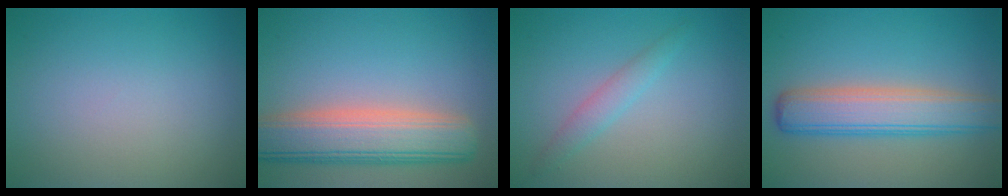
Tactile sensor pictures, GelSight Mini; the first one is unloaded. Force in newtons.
{"total": 8.0, "press": 7.9, "slide": 0.8}
{"total": 1.7, "press": 1.7, "slide": 0.0}
{"total": 5.9, "press": 5.9, "slide": 0.4}